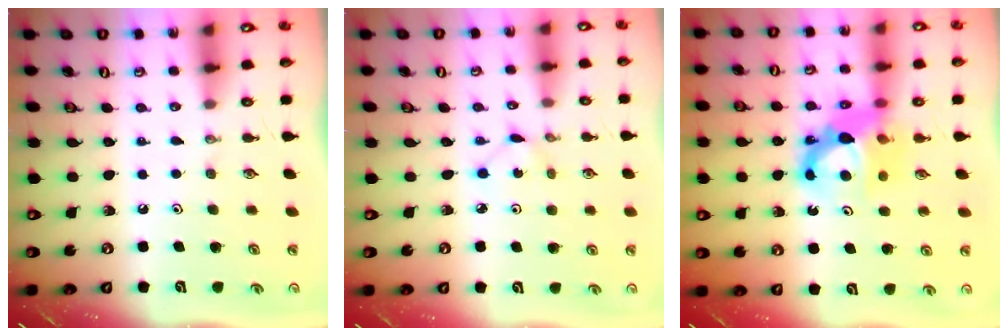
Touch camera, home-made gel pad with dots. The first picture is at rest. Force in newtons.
{"total": 1.2, "press": 1.2, "slide": 0.1}
{"total": 11.5, "press": 11.4, "slide": 1.3}